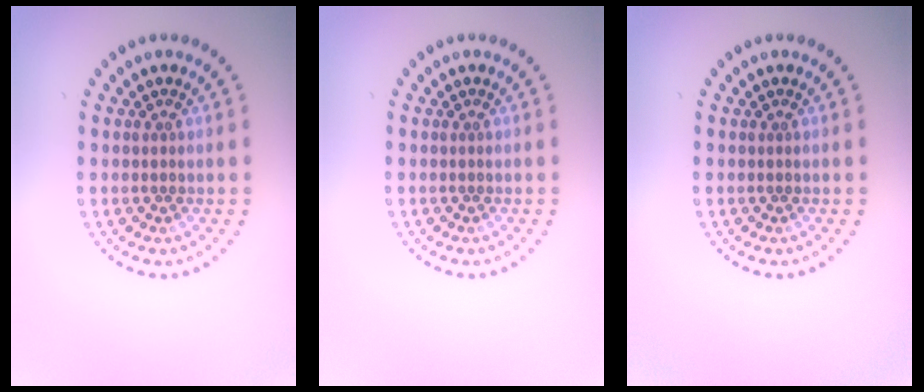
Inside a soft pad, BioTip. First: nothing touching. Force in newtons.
{"total": 0.0}
{"total": 0.0}